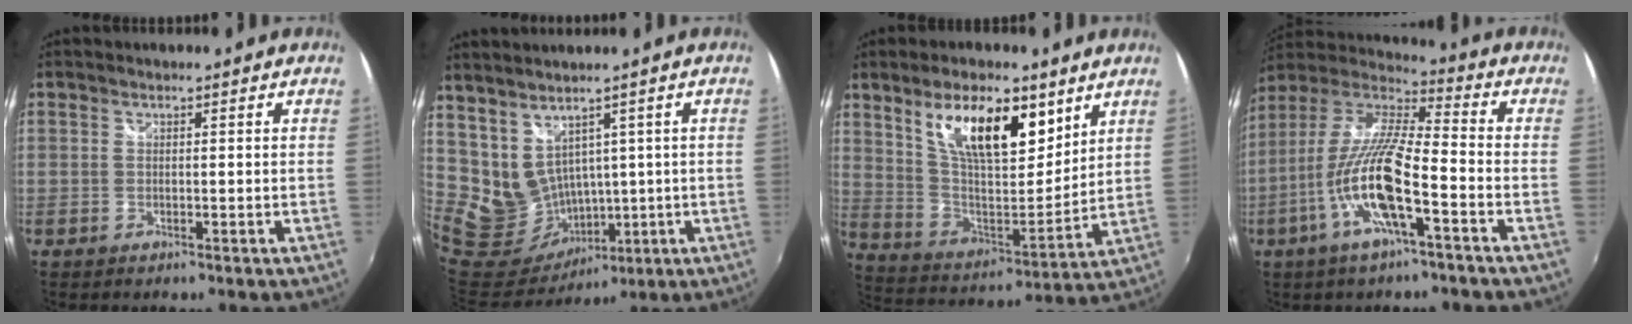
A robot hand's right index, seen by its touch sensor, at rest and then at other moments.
{"total": 12.1, "force": [4.9, 9.4, 5.8], "torque": [-0.147, -0.001, 0.134]}
{"total": 17.5, "force": [9.8, 7.0, 12.8], "torque": [-0.220, 0.001, 0.182]}
{"total": 16.2, "force": [-6.5, 2.8, 14.6], "torque": [-0.283, -0.014, -0.128]}